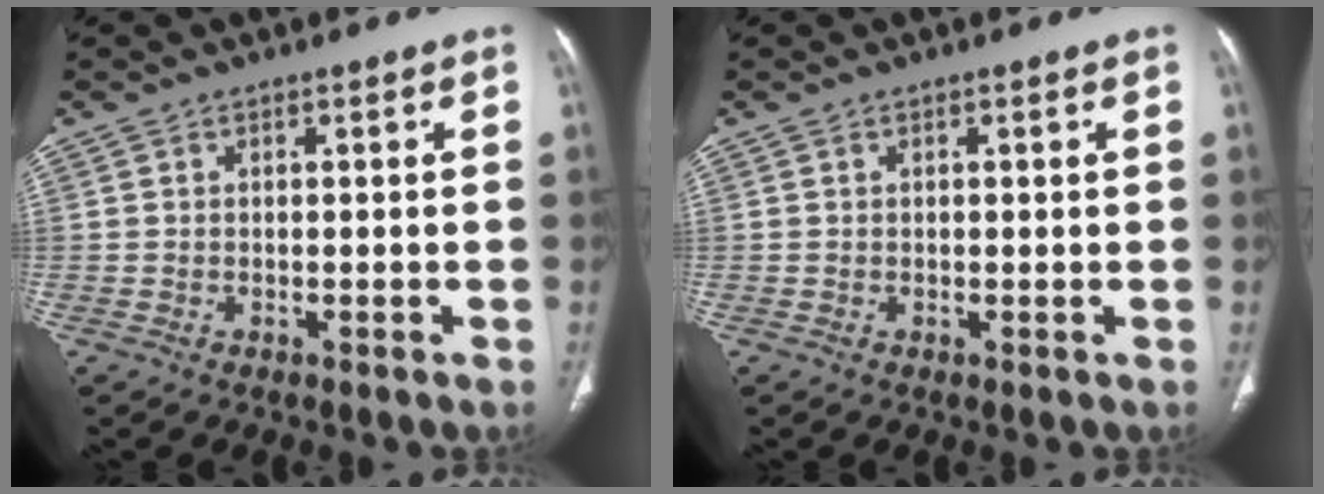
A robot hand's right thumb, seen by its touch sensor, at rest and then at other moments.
{"total": 0.0}